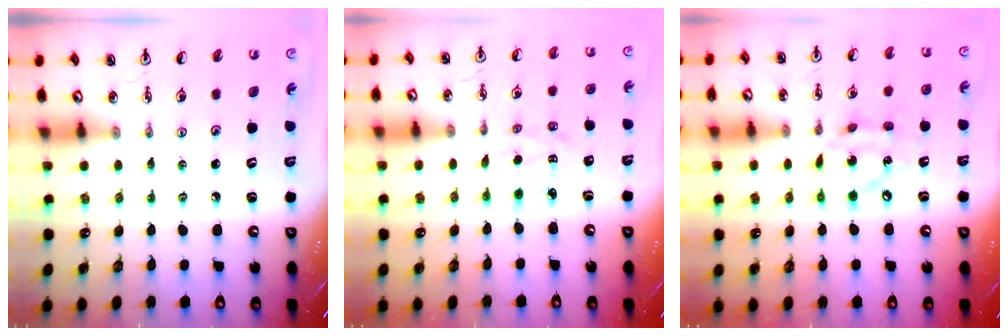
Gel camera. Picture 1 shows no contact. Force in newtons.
{"total": 1.6, "press": 1.4, "slide": 0.7}
{"total": 11.8, "press": 11.8, "slide": 0.9}